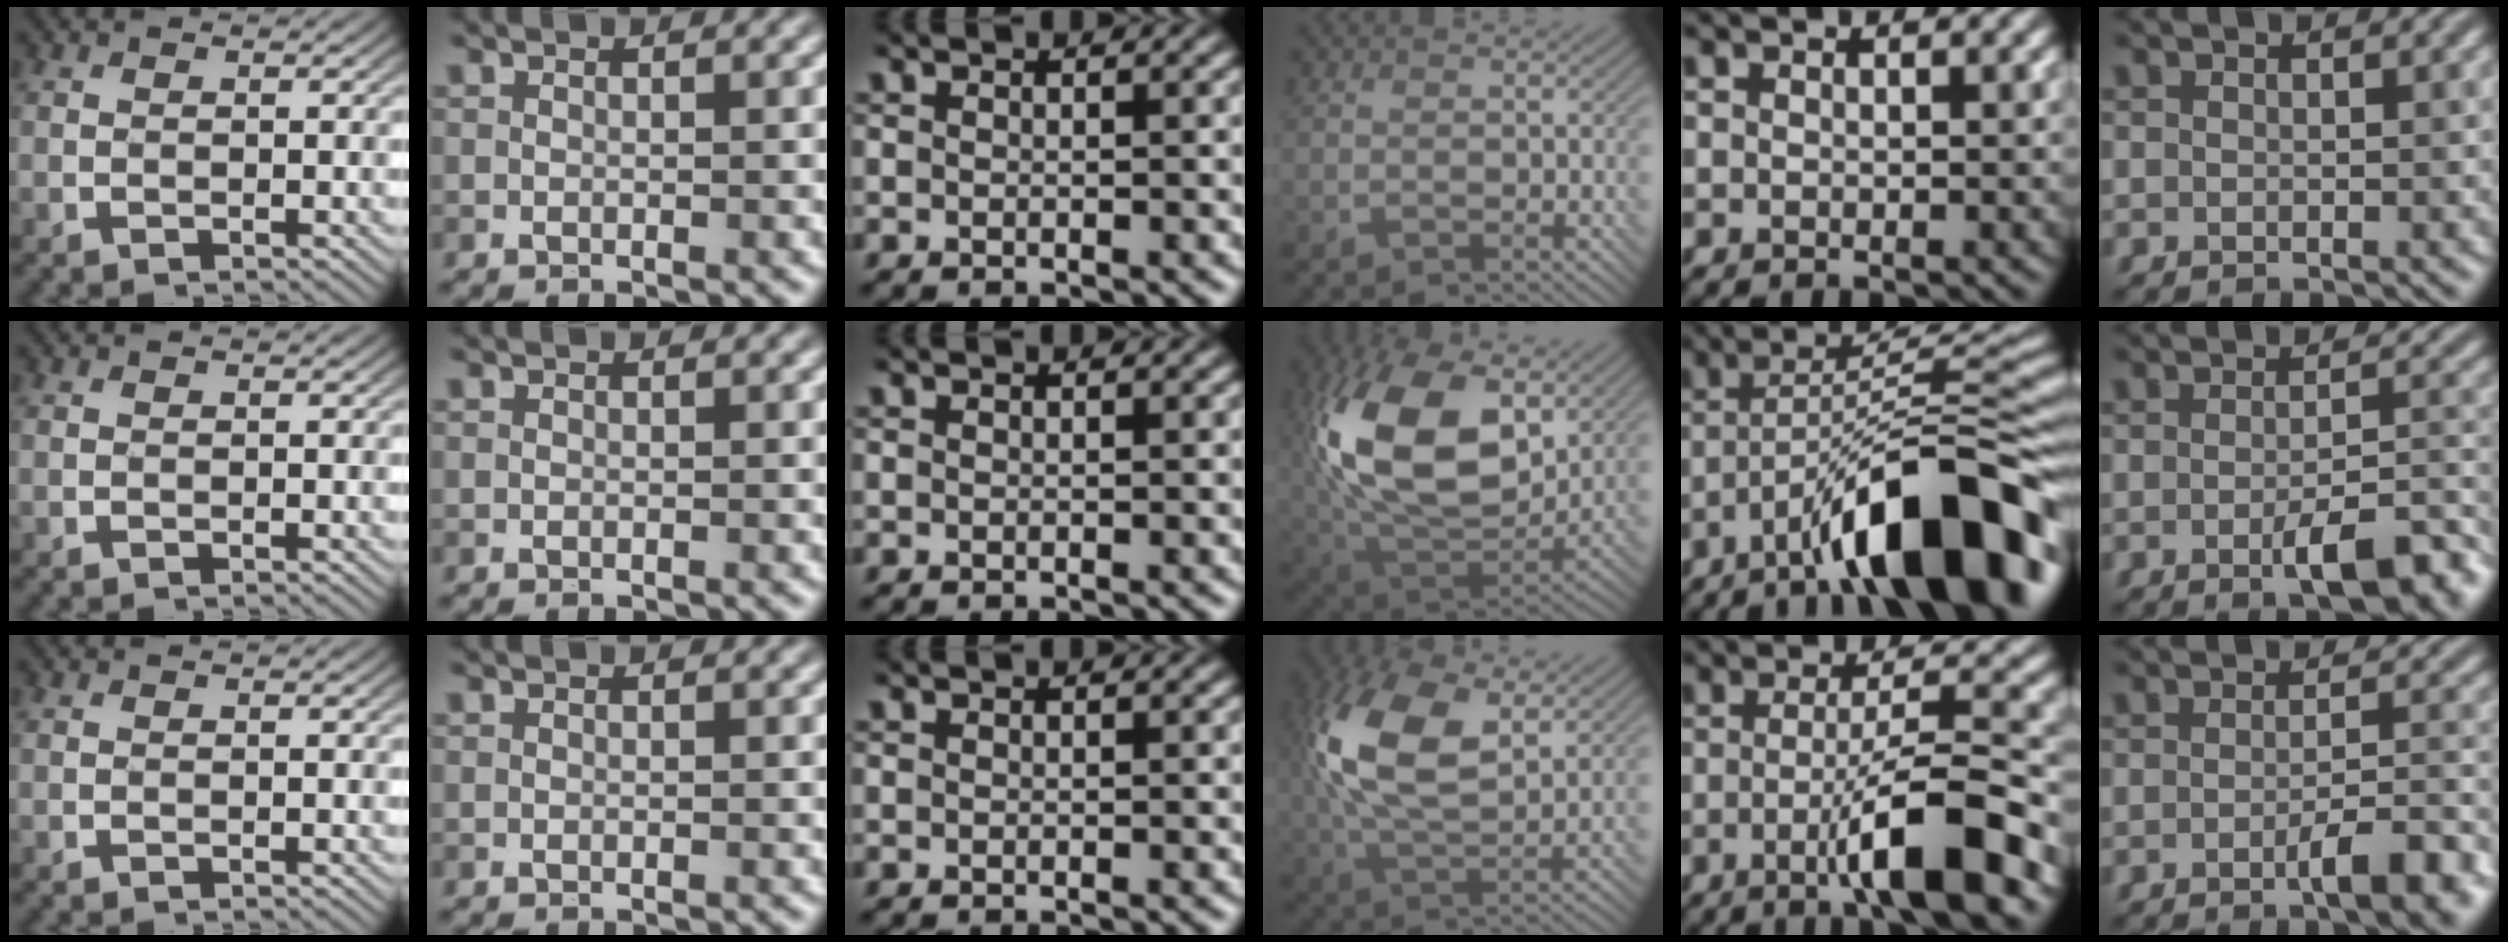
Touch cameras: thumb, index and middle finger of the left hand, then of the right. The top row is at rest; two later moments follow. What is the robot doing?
{"motion": "insert", "object": "bottle cap"}